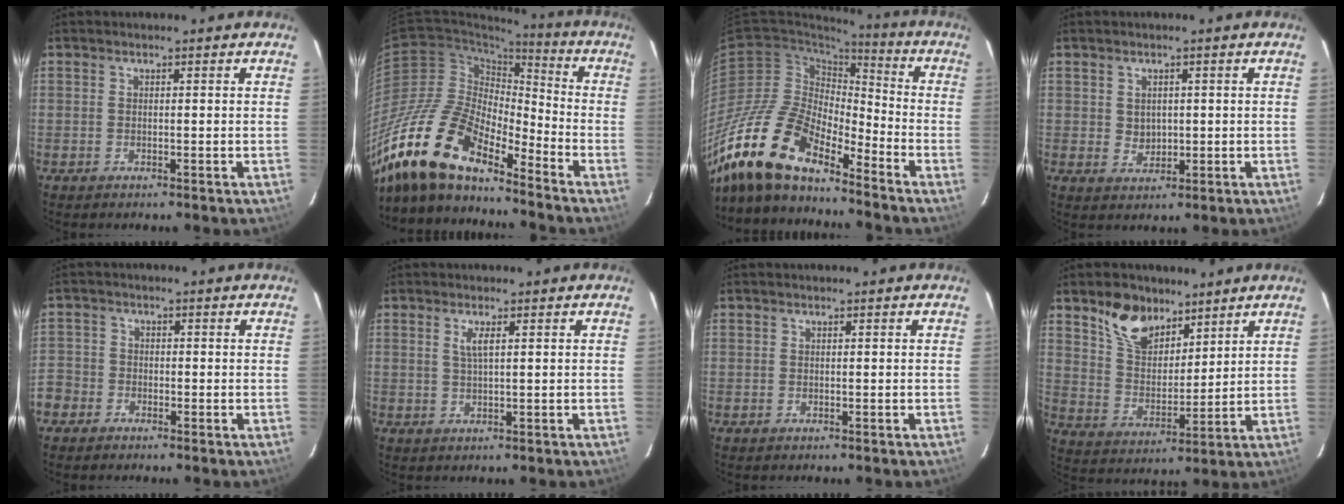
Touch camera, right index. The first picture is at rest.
{"total": 22.4, "force": [-17.7, 6.5, 12.1], "torque": [-0.243, -0.033, -0.345]}
{"total": 20.8, "force": [-16.8, 5.9, 10.8], "torque": [-0.216, -0.031, -0.328]}
{"total": 4.3, "force": [0.7, 3.8, 2.0], "torque": [-0.032, 0.002, 0.023]}
{"total": 6.4, "force": [-3.3, 5.4, 1.1], "torque": [-0.039, 0.023, -0.069]}
{"total": 2.1, "force": [0.9, 0.2, 1.9], "torque": [-0.037, 0.002, 0.017]}
{"total": 0.0}
{"total": 10.9, "force": [7.5, 6.0, 5.1], "torque": [-0.093, 0.013, 0.146]}